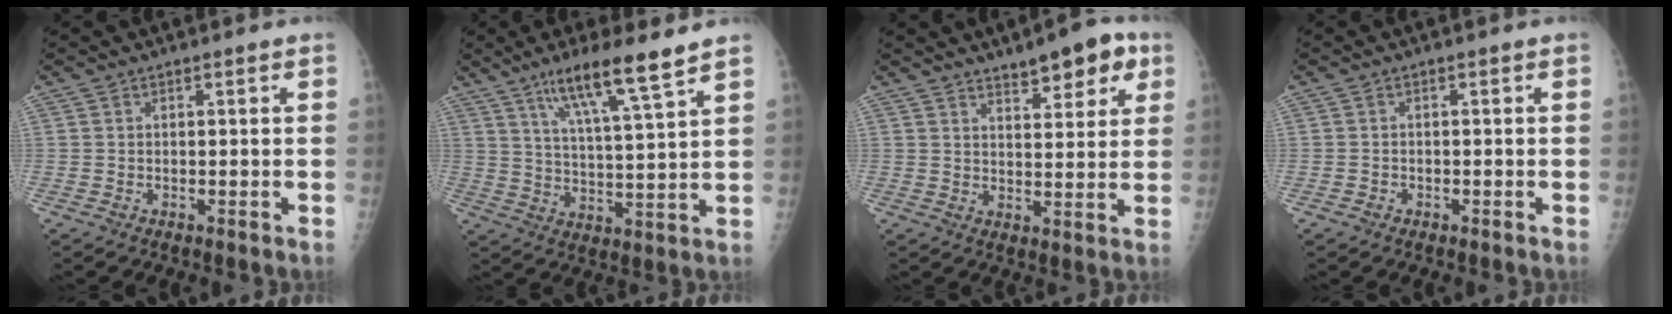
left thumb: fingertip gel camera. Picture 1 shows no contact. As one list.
[{"total": 12.0, "force": [8.0, 0.9, 8.9], "torque": [-0.155, -0.037, 0.142]}, {"total": 9.1, "force": [5.7, 3.4, 6.2], "torque": [-0.060, -0.024, 0.081]}, {"total": 0.8, "force": [-0.5, 0.7, 0.1], "torque": [0.001, 0.004, -0.011]}]